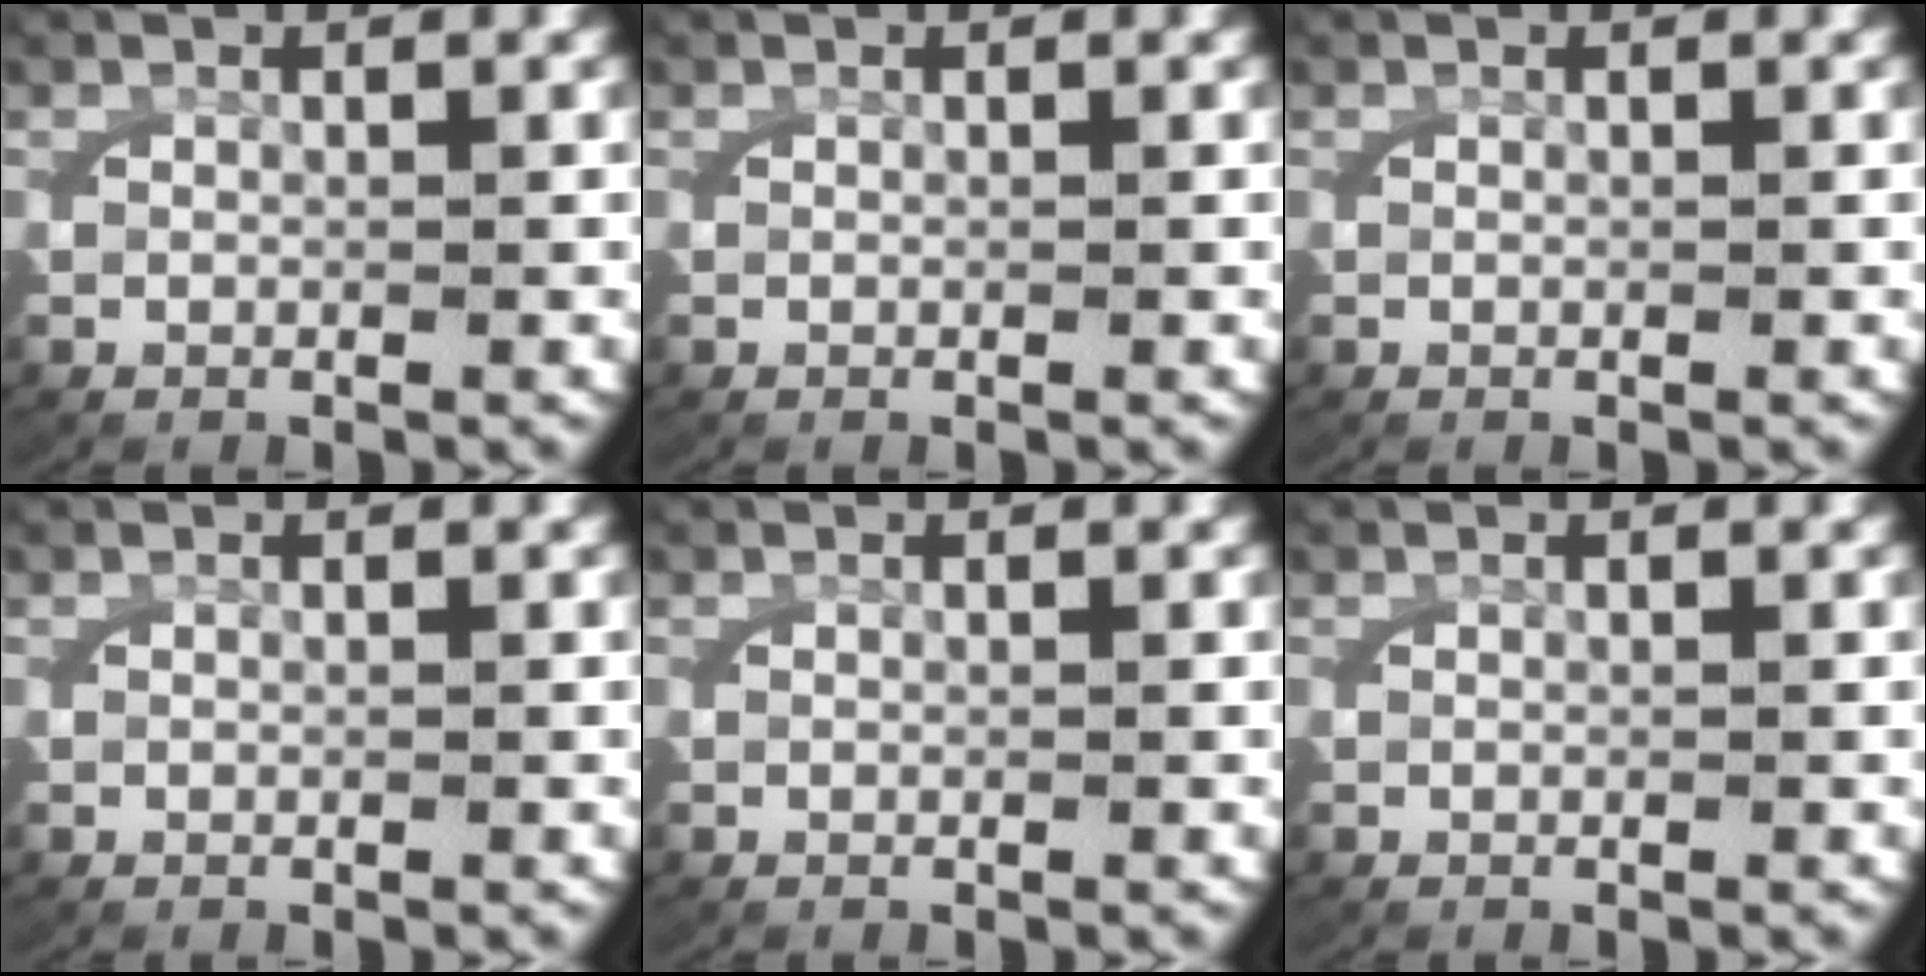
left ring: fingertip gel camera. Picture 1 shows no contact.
{"total": 0.0}
{"total": 0.0}
{"total": 0.0}
{"total": 0.0}
{"total": 0.0}